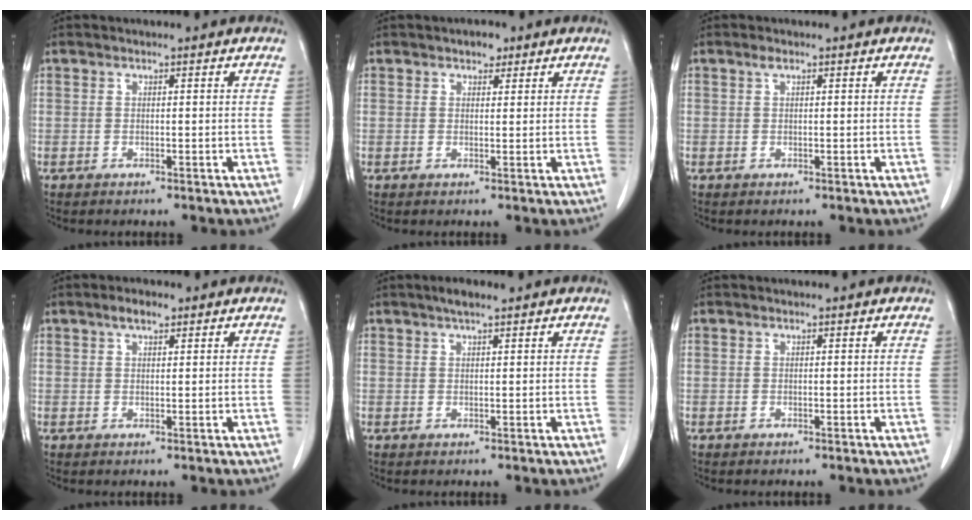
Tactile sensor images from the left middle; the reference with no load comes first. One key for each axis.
{"total": 1.9, "fx": 1.2, "fy": 1.1, "fz": 0.8, "tx": -0.014, "ty": 0.003, "tz": 0.017}
{"total": 0.7, "fx": 0.4, "fy": 0.3, "fz": 0.5, "tx": -0.012, "ty": 0.005, "tz": 0.007}
{"total": 2.5, "fx": 1.6, "fy": 0.9, "fz": 1.6, "tx": -0.035, "ty": 0.007, "tz": 0.028}
{"total": 2.3, "fx": 1.7, "fy": 0.5, "fz": 1.5, "tx": -0.032, "ty": 0.008, "tz": 0.029}
{"total": 0.0}